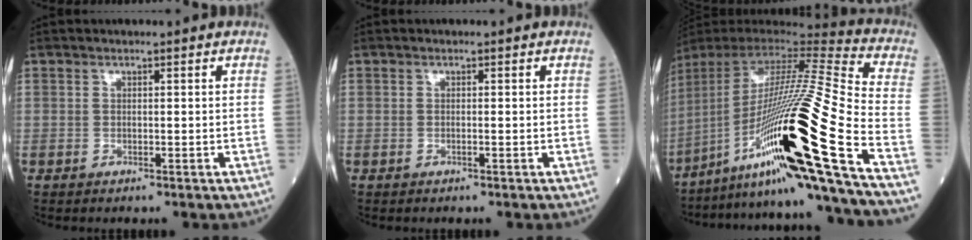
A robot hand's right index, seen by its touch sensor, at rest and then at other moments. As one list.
[{"total": 0.0}, {"total": 29.3, "force": [-13.2, -1.2, 26.2], "torque": [-0.442, -0.038, -0.235]}]